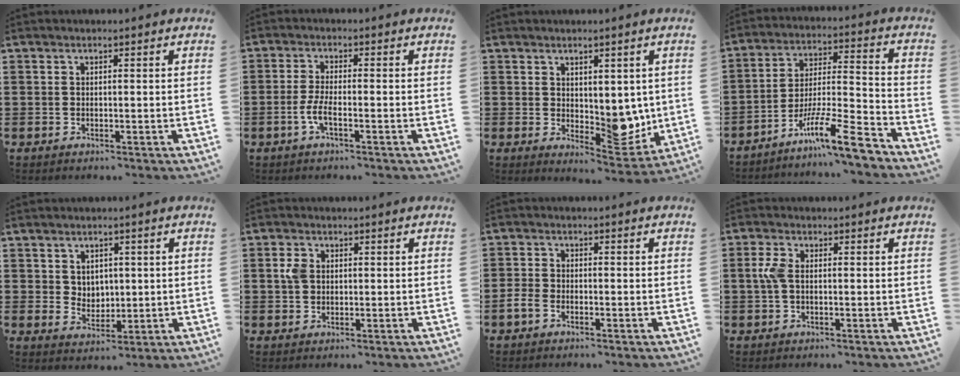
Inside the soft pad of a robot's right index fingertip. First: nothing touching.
{"total": 3.4, "force": [-1.5, 0.6, 3.1], "torque": [-0.073, -0.006, -0.033]}
{"total": 5.7, "force": [1.6, 4.0, 3.7], "torque": [-0.051, -0.006, 0.034]}
{"total": 11.6, "force": [-8.9, 1.1, 7.4], "torque": [-0.120, 0.015, -0.168]}
{"total": 3.3, "force": [1.5, 2.8, 0.6], "torque": [-0.018, 0.005, 0.027]}
{"total": 2.8, "force": [0.5, 2.0, 1.9], "torque": [-0.051, 0.007, 0.007]}
{"total": 2.3, "force": [-1.4, 1.3, 1.2], "torque": [-0.038, -0.002, -0.031]}
{"total": 3.6, "force": [0.1, 1.9, 3.1], "torque": [-0.093, -0.005, -0.008]}